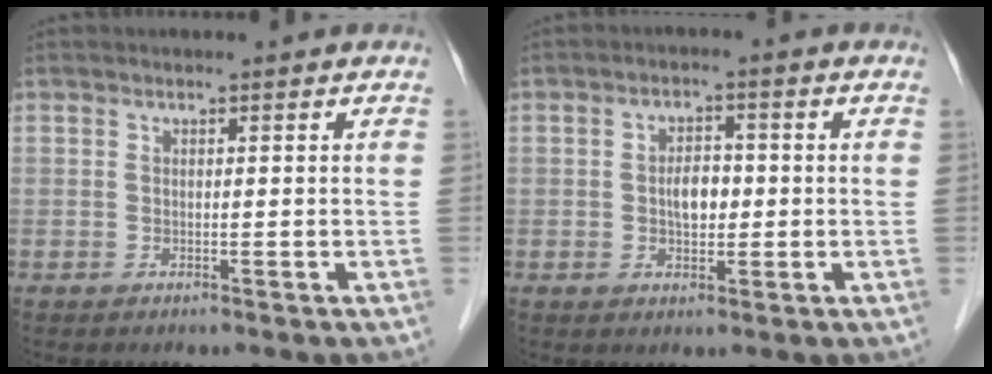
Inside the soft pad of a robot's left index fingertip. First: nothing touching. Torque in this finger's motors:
{"motor_torque": [0.26, -0.08, 0.12, 0.05]}